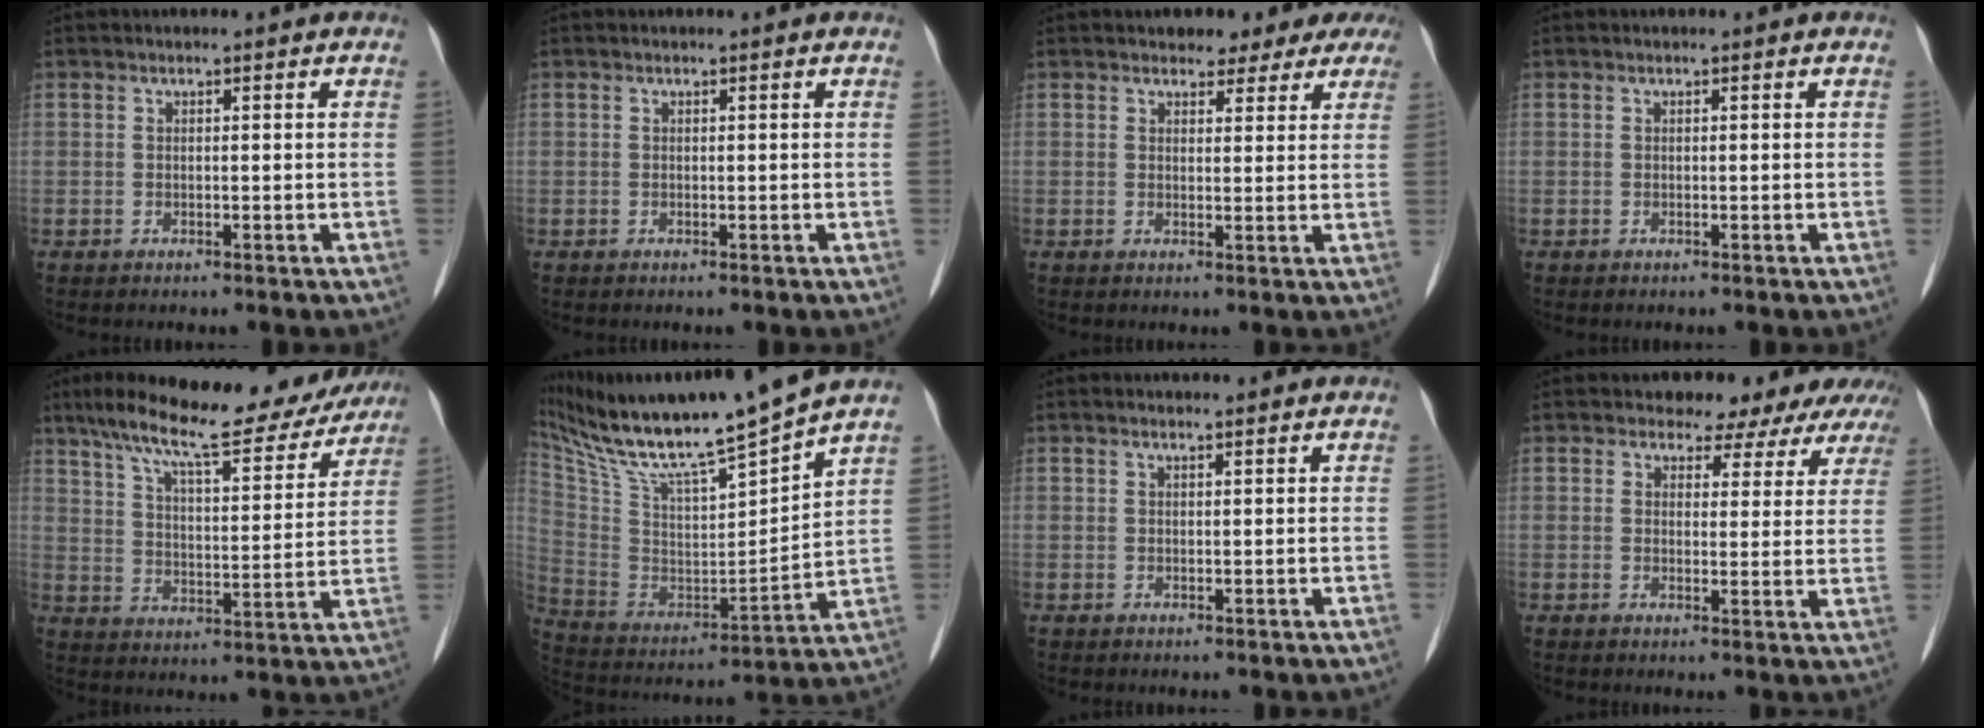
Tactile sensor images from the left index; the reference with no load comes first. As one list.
[{"total": 0.0}, {"total": 6.6, "force": [5.5, 3.1, 1.8], "torque": [-0.008, 0.007, 0.053]}, {"total": 0.0}, {"total": 24.7, "force": [19.3, 6.1, 14.1], "torque": [-0.223, 0.026, 0.276]}, {"total": 20.2, "force": [16.8, 0.5, 11.2], "torque": [-0.198, -0.006, 0.300]}, {"total": 1.1, "force": [1.1, 0.1, 0.4], "torque": [-0.012, 0.011, 0.021]}, {"total": 8.9, "force": [8.2, 3.2, 1.3], "torque": [0.011, -0.002, 0.071]}]